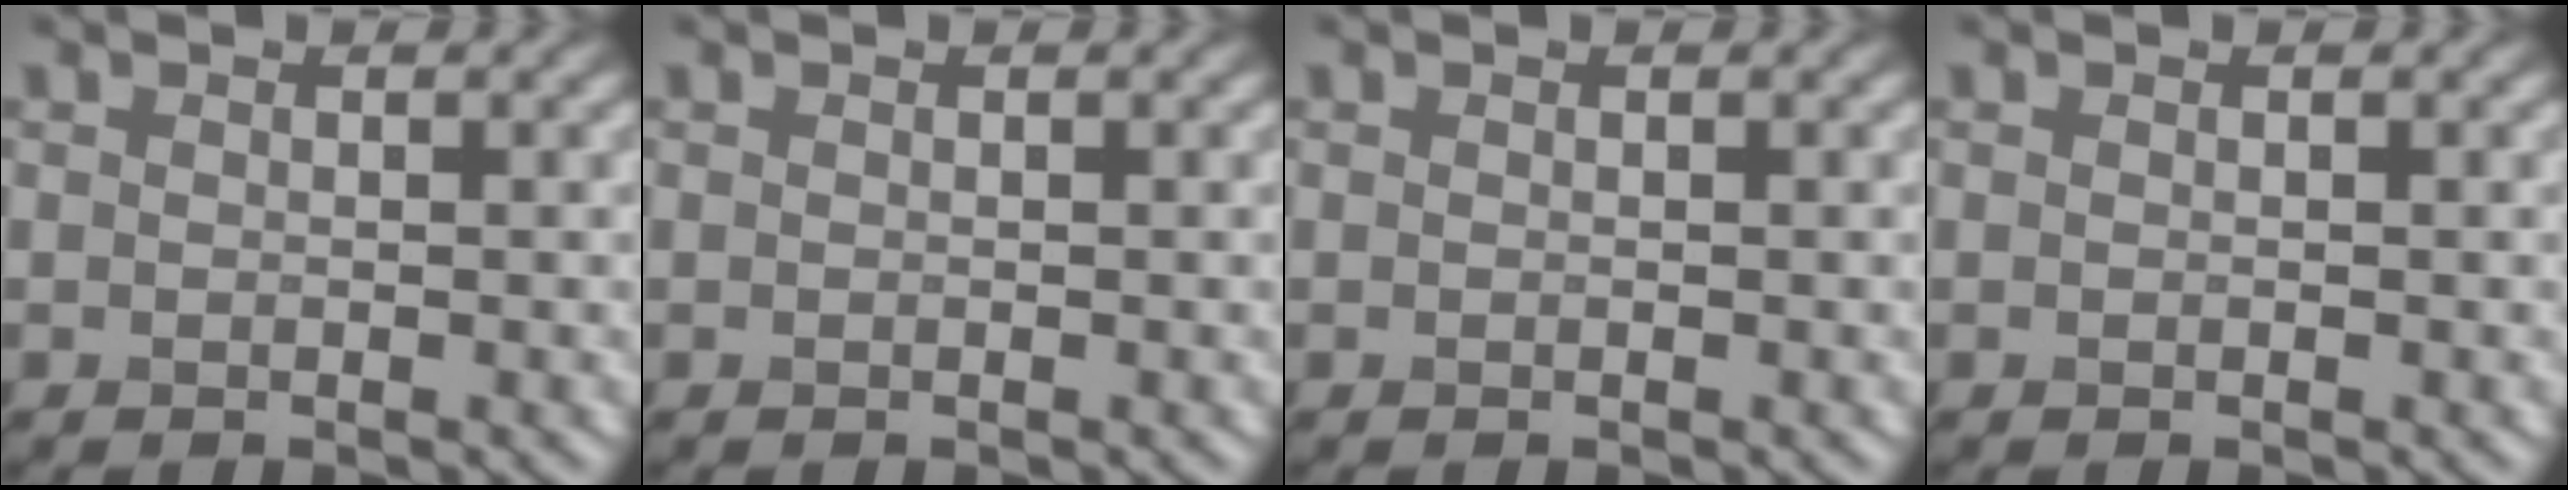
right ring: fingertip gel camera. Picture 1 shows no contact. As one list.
[{"total": 0.0}, {"total": 0.0}, {"total": 0.0}]